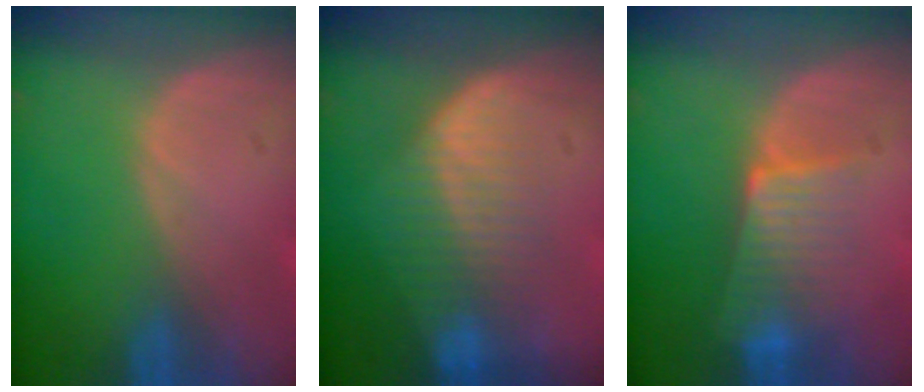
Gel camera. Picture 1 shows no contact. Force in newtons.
{"total": 7.3, "press": 6.7, "slide": 2.9}
{"total": 6.6, "press": 5.9, "slide": 2.9}